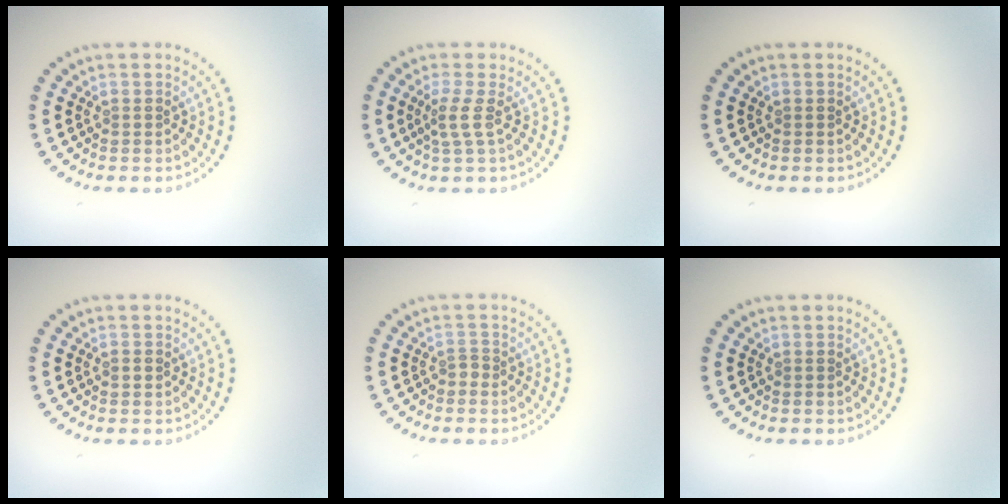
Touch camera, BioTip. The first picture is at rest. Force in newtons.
{"total": 1.8, "press": 1.3, "slide": 1.3}
{"total": 0.0}
{"total": 1.0, "press": 1.0, "slide": 0.0}
{"total": 0.9, "press": 0.6, "slide": 0.7}
{"total": 0.0}